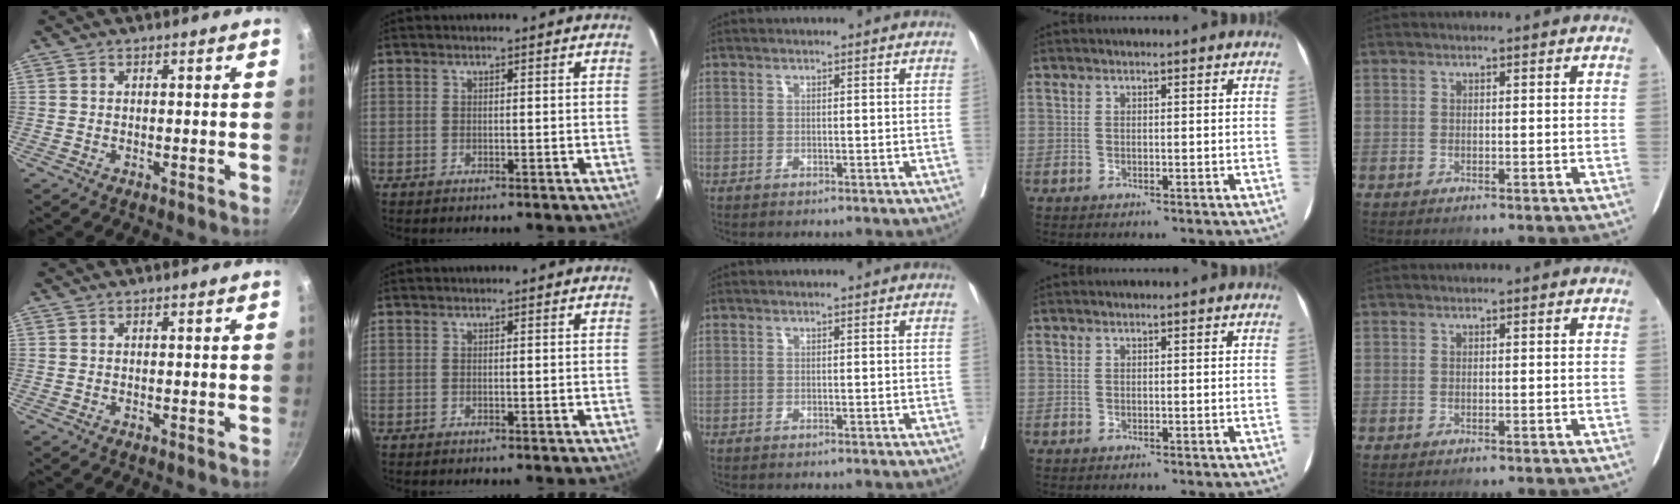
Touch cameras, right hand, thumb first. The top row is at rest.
{}